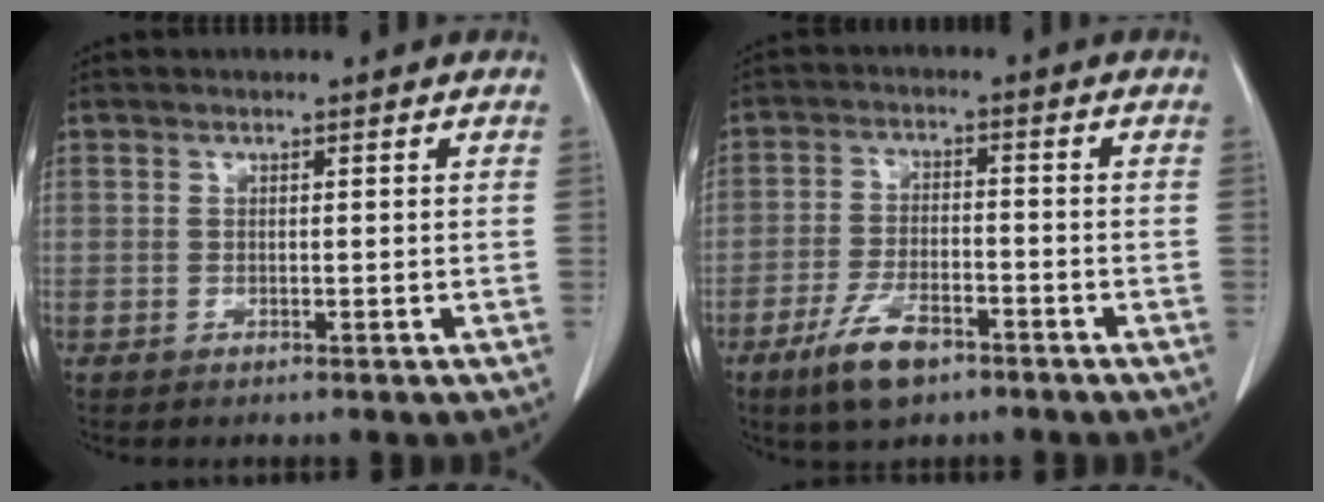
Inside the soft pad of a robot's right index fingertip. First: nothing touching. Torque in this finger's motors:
{"motor_torque": [0.52, -0.51, 0.35, 0.05]}